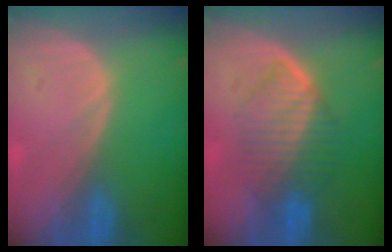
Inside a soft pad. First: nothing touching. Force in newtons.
{"total": 6.7, "press": 6.7, "slide": 0.7}